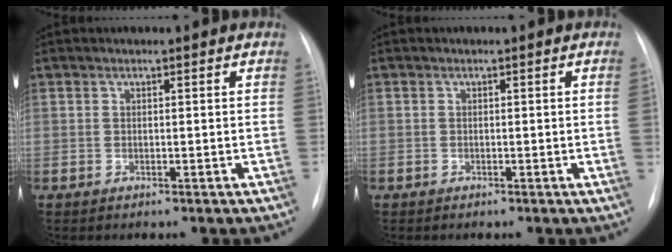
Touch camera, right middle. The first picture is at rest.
{"total": 0.7, "force": [-0.2, -0.2, 0.7], "torque": [-0.008, 0.001, 0.000]}